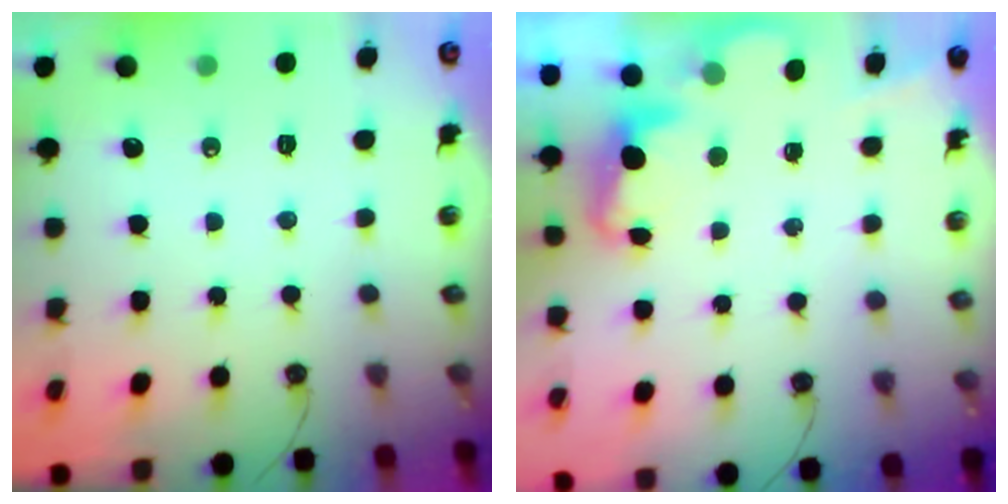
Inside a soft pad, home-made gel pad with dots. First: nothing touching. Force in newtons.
{"total": 2.3, "press": 2.3, "slide": 0.5}